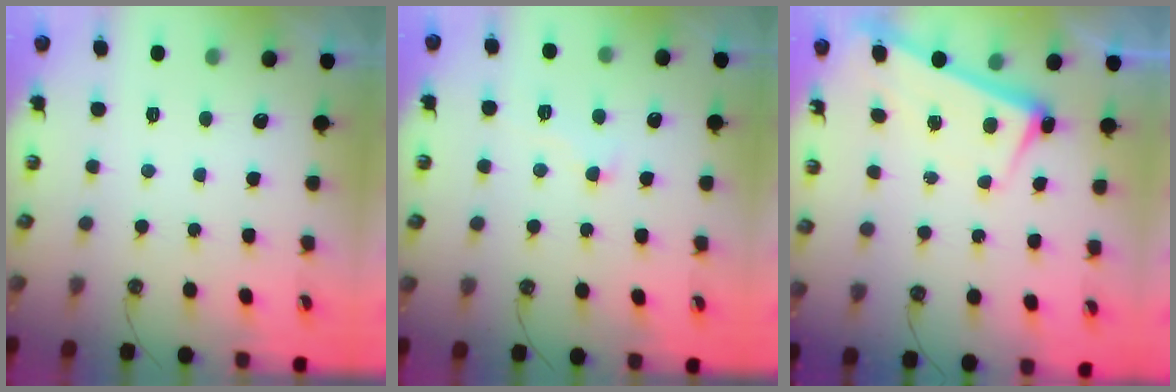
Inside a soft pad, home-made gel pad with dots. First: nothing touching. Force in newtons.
{"total": 1.7, "press": 1.4, "slide": 0.8}
{"total": 2.9, "press": 2.8, "slide": 0.4}